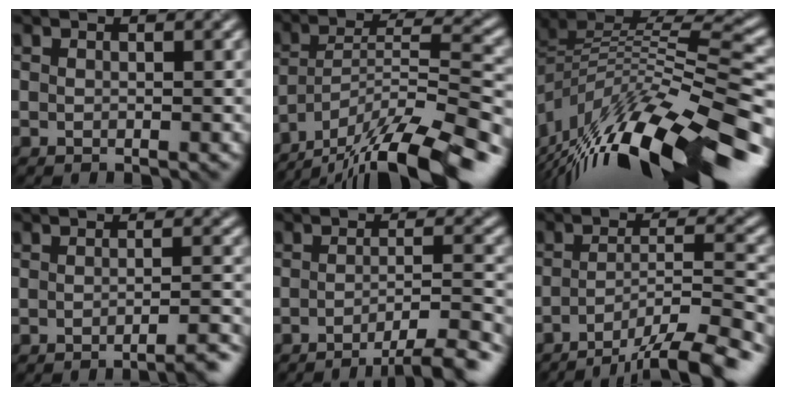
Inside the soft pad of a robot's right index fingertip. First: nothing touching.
{"total": 15.3, "force": [-12.3, 3.7, 8.3], "torque": [-0.137, 0.006, -0.193]}
{"total": 13.8, "force": [-6.6, 5.1, 10.9], "torque": [-0.209, 0.014, -0.121]}
{"total": 3.5, "force": [-2.7, 0.7, 2.2], "torque": [-0.019, 0.008, -0.042]}
{"total": 6.6, "force": [-4.4, 1.4, 4.7], "torque": [-0.062, 0.004, -0.063]}
{"total": 9.8, "force": [-7.3, 2.0, 6.2], "torque": [-0.089, 0.010, -0.112]}